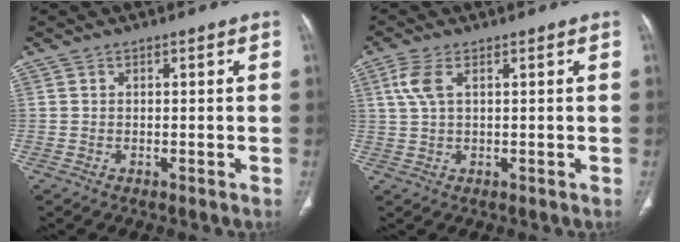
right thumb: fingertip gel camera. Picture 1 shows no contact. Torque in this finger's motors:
{"motor_torque": [-0.05, 0.06, 0.27, -0.26, 0.09]}